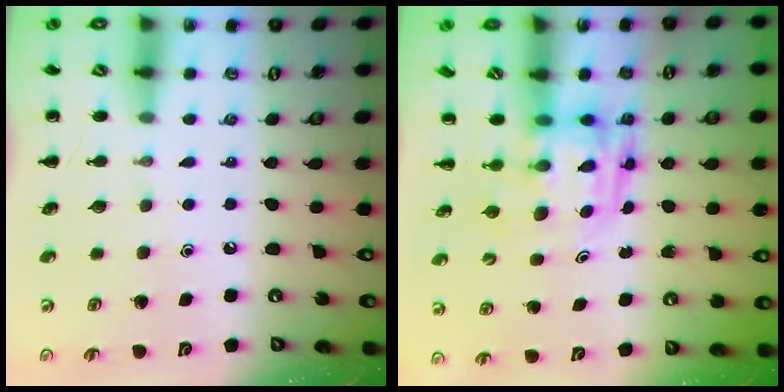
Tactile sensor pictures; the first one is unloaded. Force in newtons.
{"total": 3.7, "press": 3.7, "slide": 0.7}